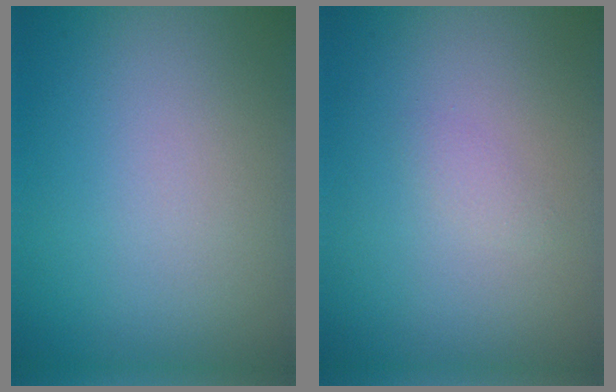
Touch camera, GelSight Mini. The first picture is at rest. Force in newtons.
{"total": 0.6, "press": 0.6, "slide": 0.1}